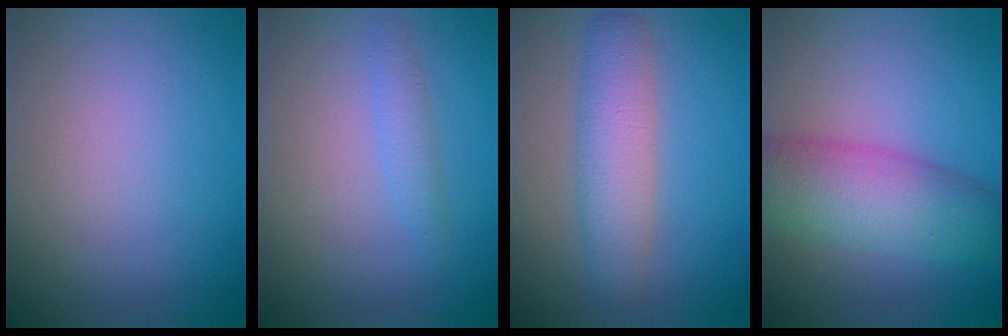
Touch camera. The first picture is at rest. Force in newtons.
{"total": 1.3, "press": 1.3, "slide": 0.1}
{"total": 4.3, "press": 4.3, "slide": 0.0}
{"total": 7.1, "press": 7.1, "slide": 0.3}